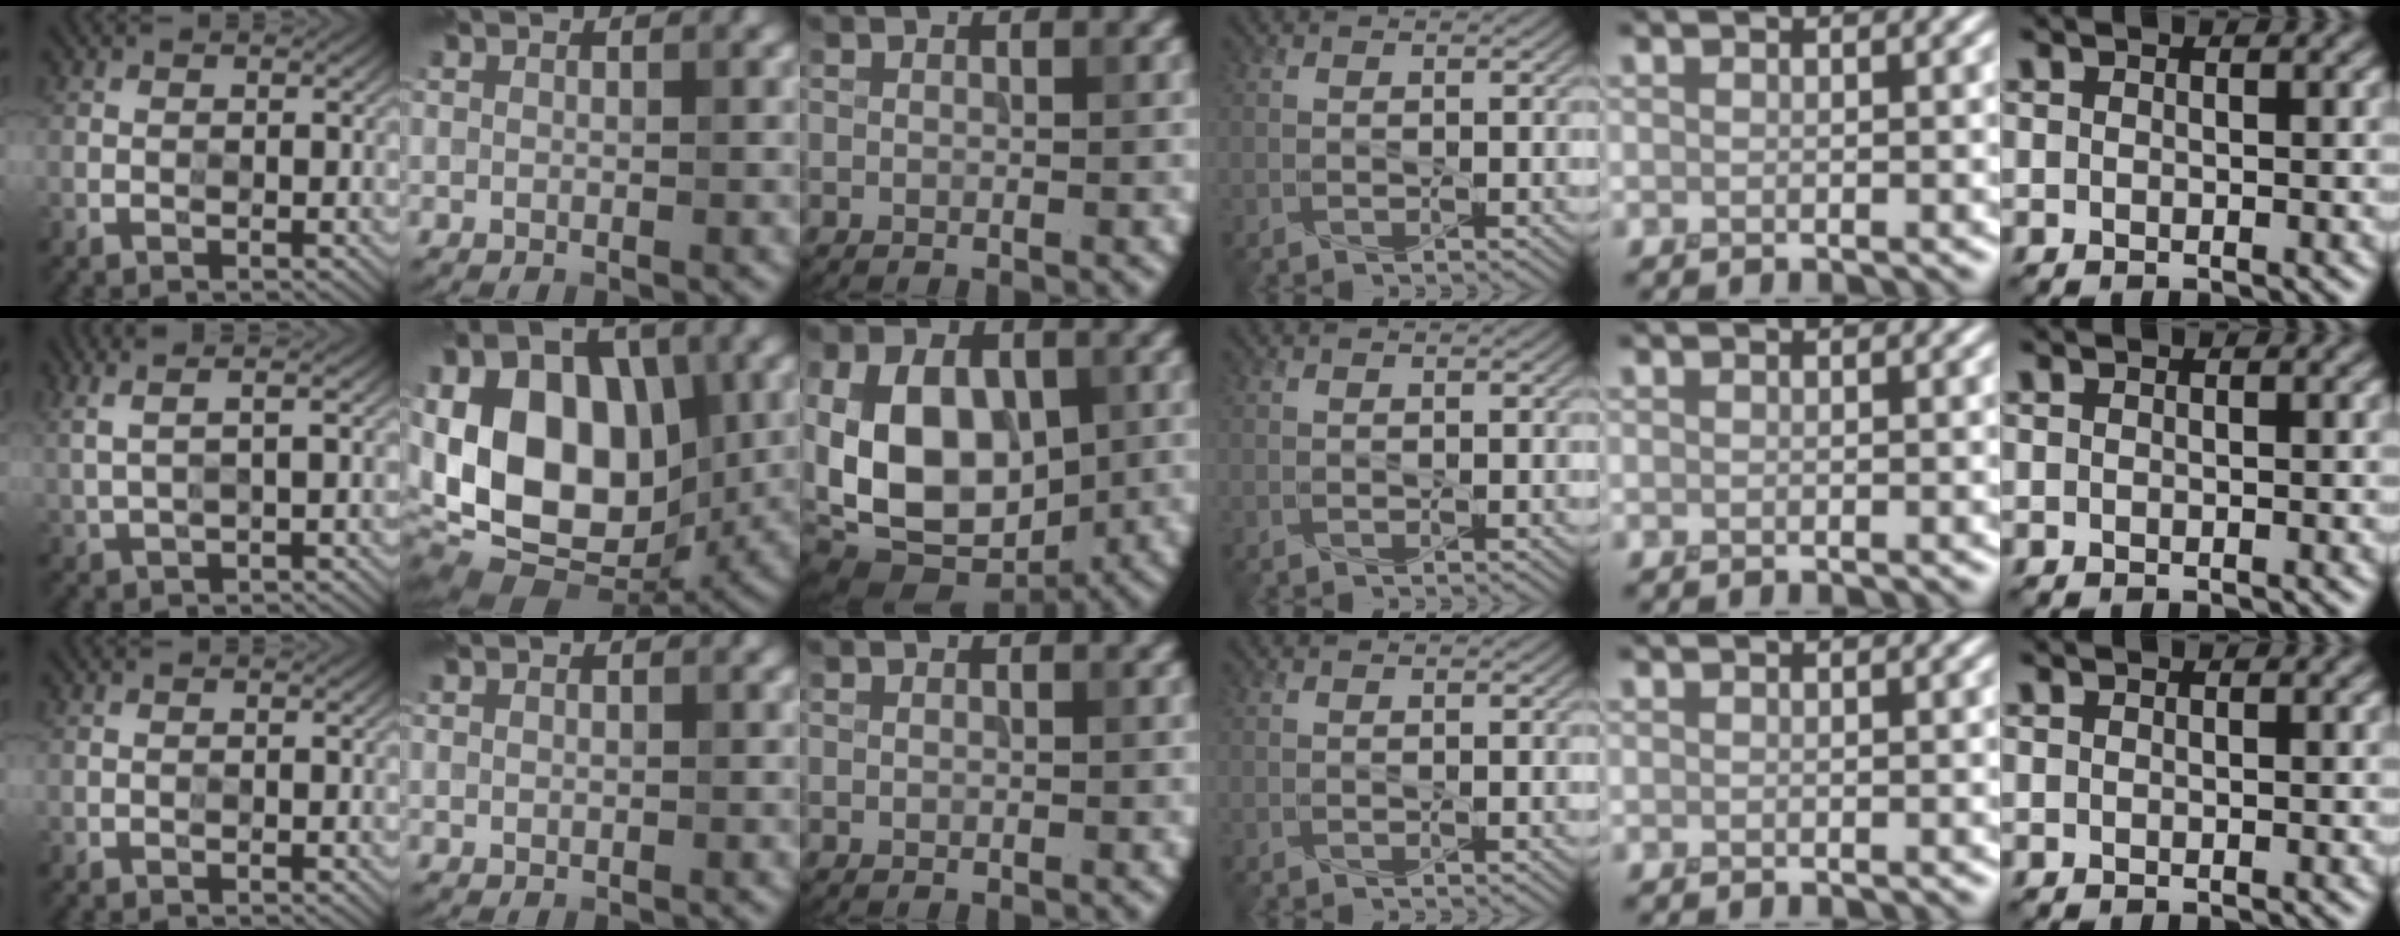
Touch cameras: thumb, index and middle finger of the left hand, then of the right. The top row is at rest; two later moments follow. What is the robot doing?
{"motion": "press", "object": "memory foam"}